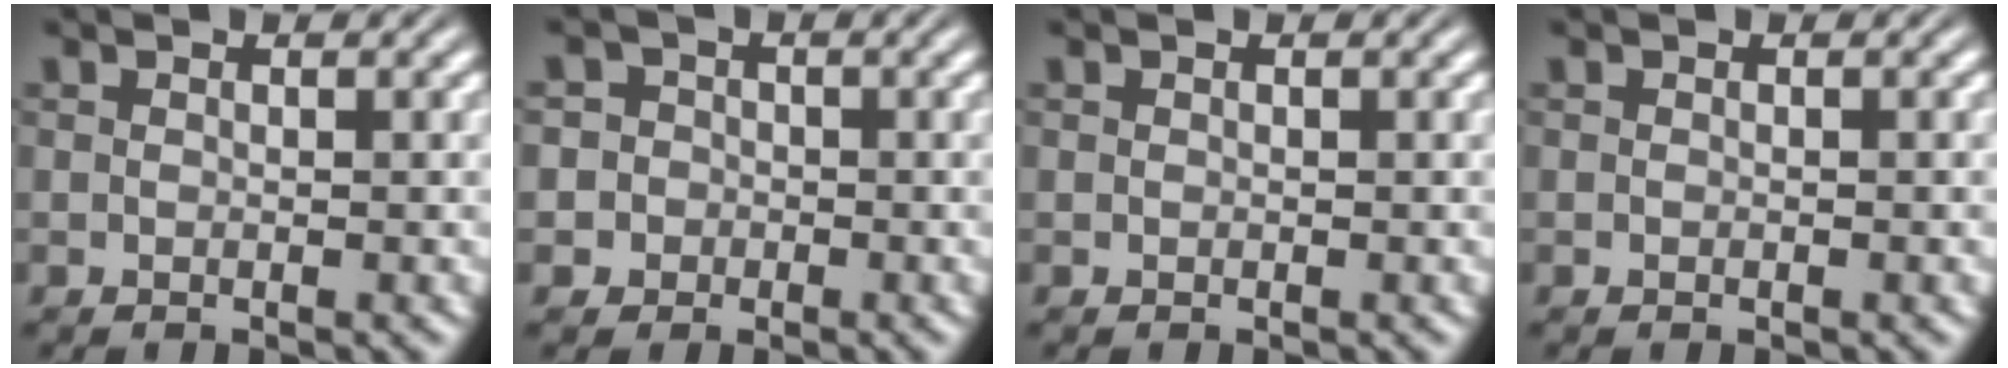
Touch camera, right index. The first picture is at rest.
{"total": 4.8, "force": [-1.0, 4.6, 0.8], "torque": [-0.022, -0.012, -0.025]}
{"total": 0.0}
{"total": 0.0}